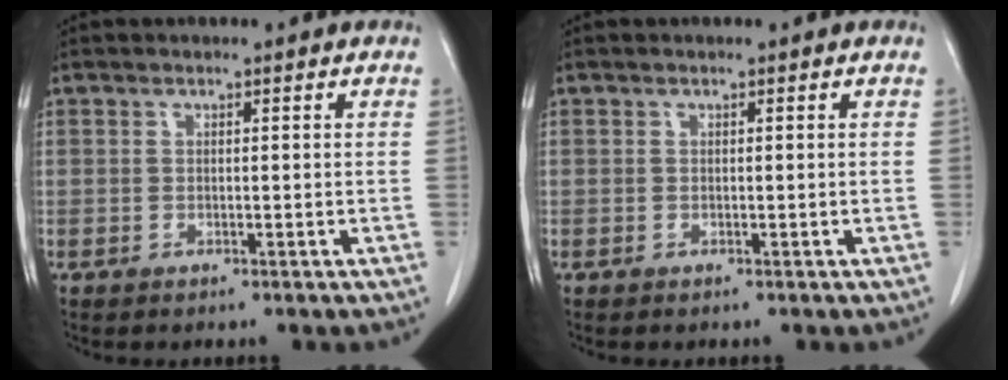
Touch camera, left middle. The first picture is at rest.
{"total": 0.0}